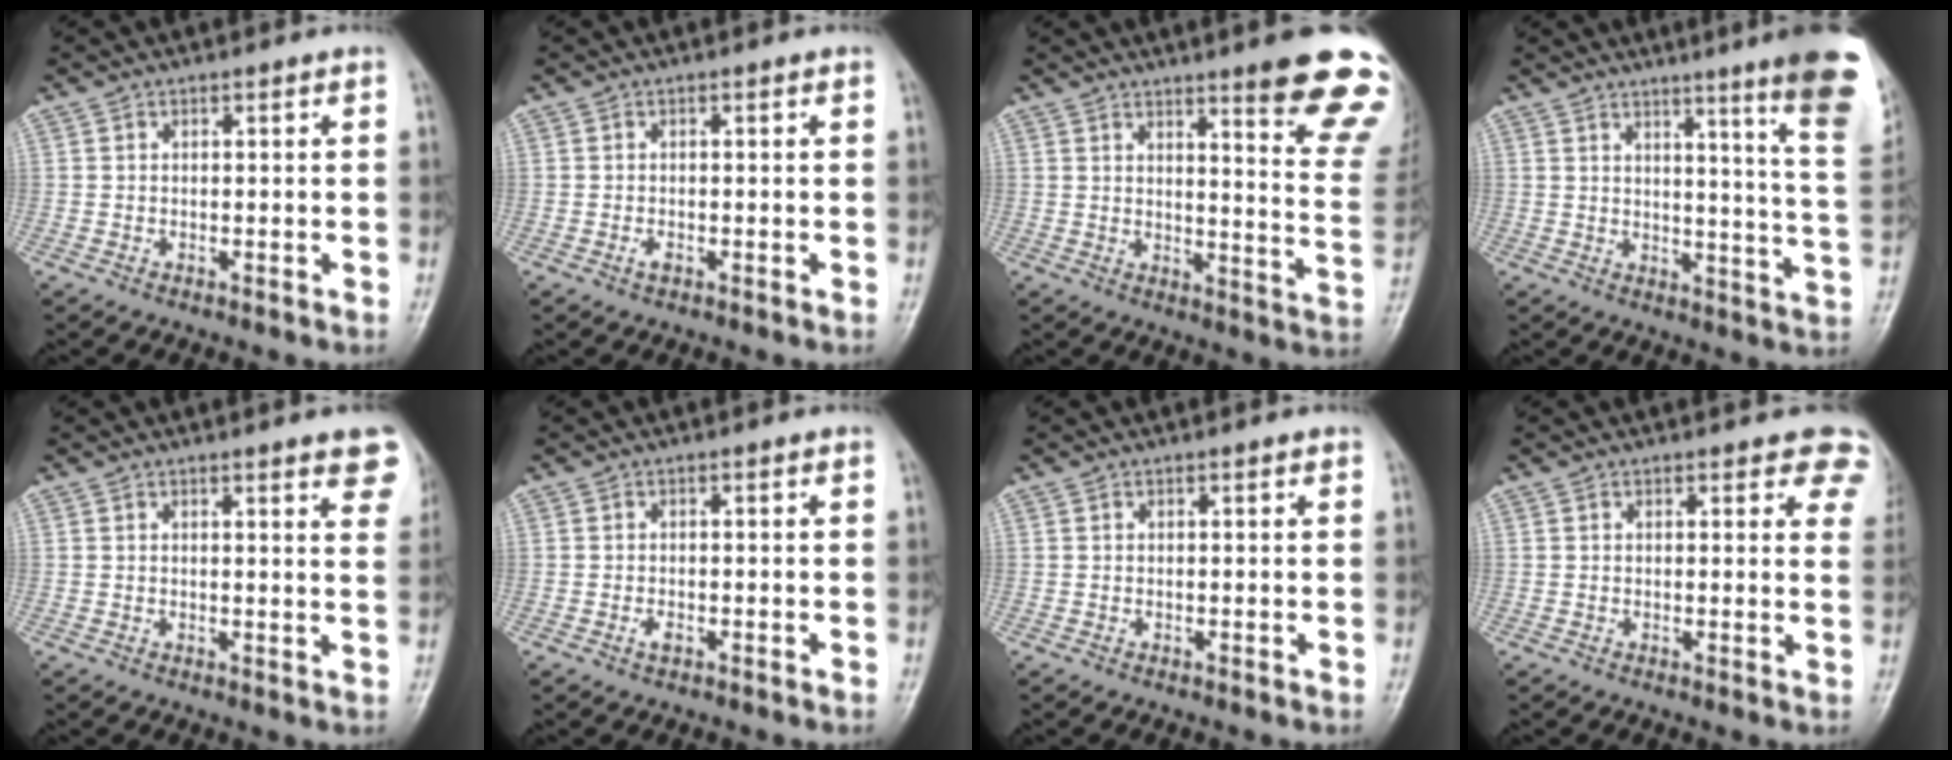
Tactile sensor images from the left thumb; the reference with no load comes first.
{"total": 1.2, "force": [-0.4, 0.5, 1.0], "torque": [-0.017, 0.006, -0.004]}
{"total": 17.2, "force": [11.7, 1.9, 12.5], "torque": [-0.124, -0.075, 0.140]}
{"total": 17.0, "force": [10.4, 0.5, 13.4], "torque": [-0.150, -0.070, 0.116]}
{"total": 8.5, "force": [5.4, 1.8, 6.3], "torque": [-0.050, -0.015, 0.052]}
{"total": 1.3, "force": [-0.5, 0.6, 1.0], "torque": [-0.018, 0.006, -0.006]}
{"total": 0.6, "force": [0.4, 0.1, 0.5], "torque": [-0.008, 0.001, 0.002]}
{"total": 7.0, "force": [4.6, 2.8, 4.5], "torque": [-0.016, -0.014, 0.038]}